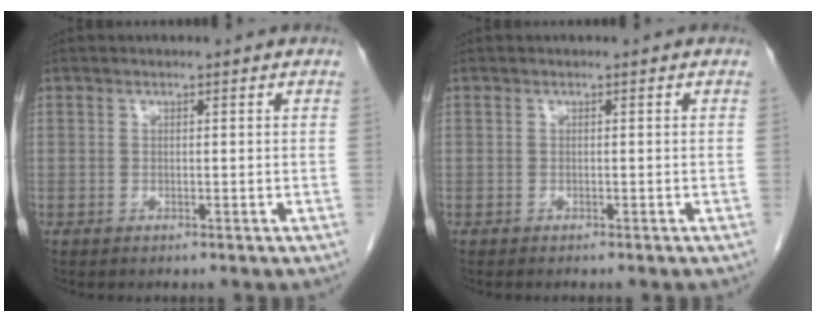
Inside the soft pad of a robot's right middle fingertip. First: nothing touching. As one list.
[{"total": 1.2, "force": [-1.0, 0.1, 0.6], "torque": [-0.008, 0.000, -0.010]}]